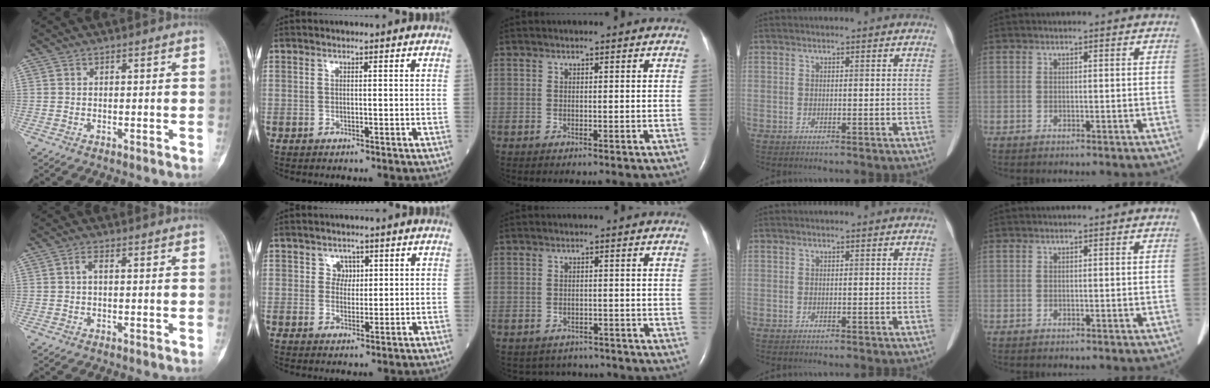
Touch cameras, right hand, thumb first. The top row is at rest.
{"thumb": {"total": 1.4, "force": [0.1, 0.6, 1.3], "torque": [-0.027, 0.003, 0.000]}, "index": {"total": 2.2, "force": [1.1, 1.8, 0.5], "torque": [-0.001, -0.002, 0.015]}, "middle": {"total": 4.6, "force": [-4.1, 2.1, -0.3], "torque": [0.002, 0.009, -0.049]}}